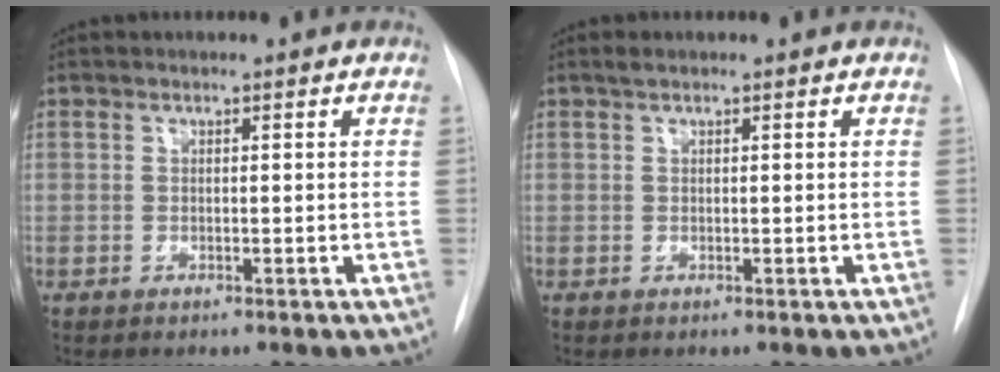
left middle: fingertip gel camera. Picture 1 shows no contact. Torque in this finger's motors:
{"motor_torque": [0.18, -0.14, -0.01, 0.00]}